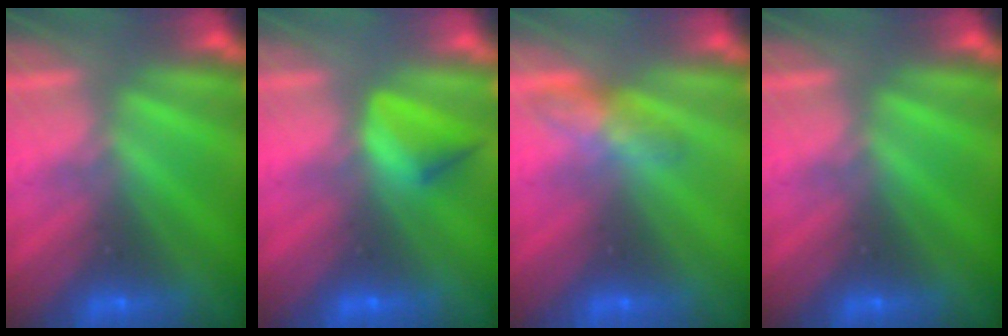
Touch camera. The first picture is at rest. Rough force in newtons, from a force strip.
{"total": 4.4}
{"total": 2.7}
{"total": 0.0}